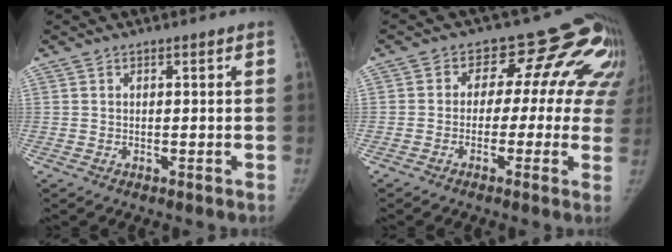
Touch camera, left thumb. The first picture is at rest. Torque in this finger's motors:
{"motor_torque": [-0.57, 0.36, -0.19, 0.20, 0.00]}